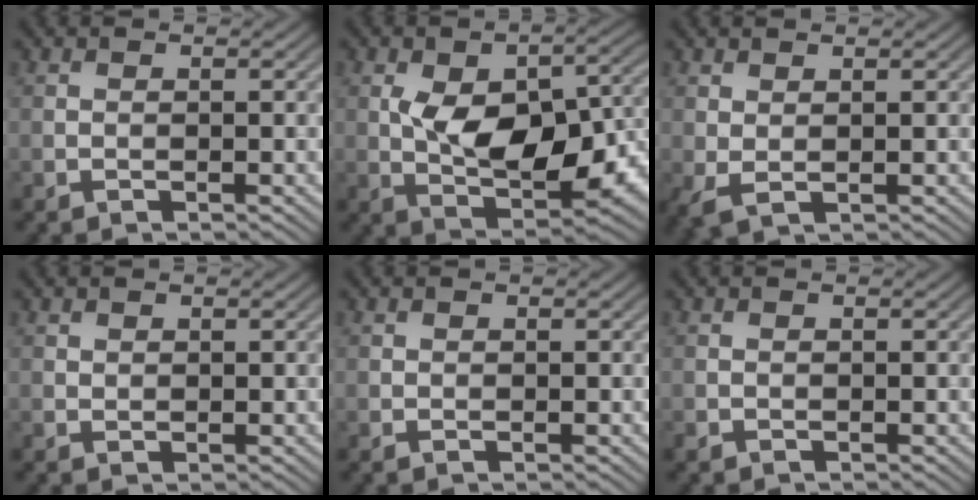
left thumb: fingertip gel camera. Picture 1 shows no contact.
{"total": 12.3, "force": [-0.8, 6.8, 10.2], "torque": [-0.159, -0.009, -0.008]}
{"total": 2.0, "force": [0.6, 0.9, 1.6], "torque": [-0.049, -0.001, 0.014]}
{"total": 0.6, "force": [0.4, 0.4, 0.1], "torque": [-0.002, -0.001, 0.010]}
{"total": 0.0}
{"total": 0.9, "force": [-0.4, 0.8, 0.2], "torque": [-0.005, -0.006, -0.009]}